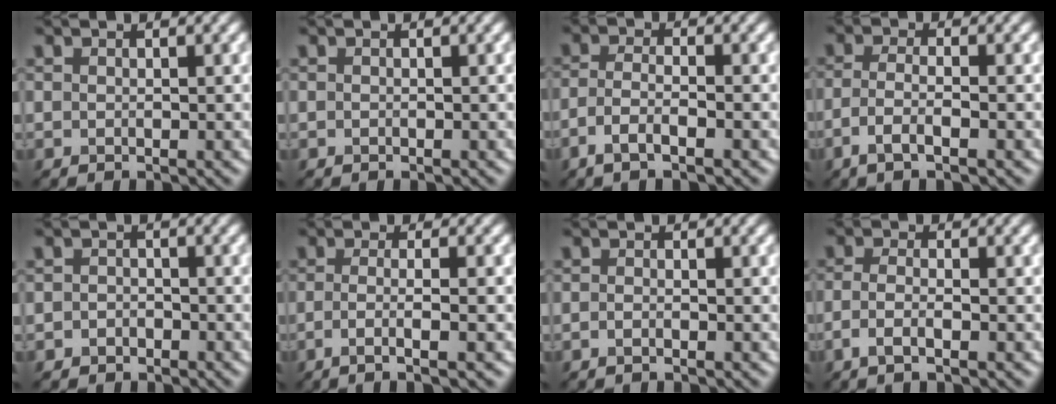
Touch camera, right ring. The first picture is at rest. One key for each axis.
{"total": 0.0}
{"total": 2.8, "fx": -1.6, "fy": 0.7, "fz": 2.3, "tx": -0.048, "ty": 0.001, "tz": -0.039}
{"total": 3.0, "fx": -1.4, "fy": 0.7, "fz": 2.5, "tx": -0.053, "ty": 0.000, "tz": -0.035}
{"total": 1.2, "fx": -0.8, "fy": 0.9, "fz": 0.2, "tx": 0.002, "ty": 0.002, "tz": -0.015}
{"total": 3.8, "fx": -1.2, "fy": 1.0, "fz": 3.5, "tx": -0.052, "ty": -0.010, "tz": -0.028}
{"total": 0.7, "fx": -0.4, "fy": 0.2, "fz": 0.5, "tx": -0.010, "ty": -0.003, "tz": -0.008}
{"total": 2.3, "fx": -1.1, "fy": 0.7, "fz": 1.9, "tx": -0.040, "ty": -0.002, "tz": -0.028}